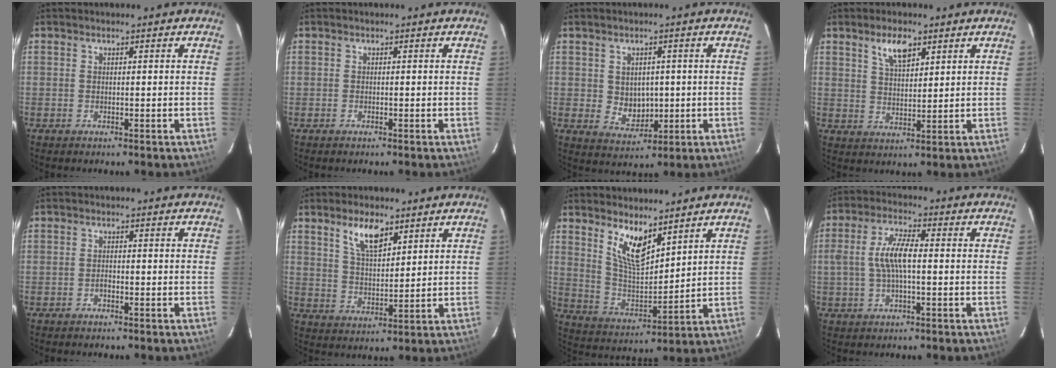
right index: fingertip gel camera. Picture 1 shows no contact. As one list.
[{"total": 0.5, "force": [-0.3, 0.4, -0.1], "torque": [0.002, 0.001, -0.006]}, {"total": 5.5, "force": [0.3, 4.7, 2.8], "torque": [-0.049, -0.002, 0.020]}, {"total": 5.8, "force": [3.5, 2.4, 3.9], "torque": [-0.067, 0.002, 0.066]}, {"total": 0.8, "force": [-0.6, 0.4, 0.3], "torque": [-0.005, 0.001, -0.011]}, {"total": 7.4, "force": [4.7, 3.0, 4.9], "torque": [-0.086, 0.003, 0.092]}, {"total": 9.7, "force": [6.5, 3.4, 6.4], "torque": [-0.119, -0.008, 0.133]}, {"total": 7.3, "force": [-0.3, 2.6, 6.8], "torque": [-0.135, 0.011, -0.005]}]